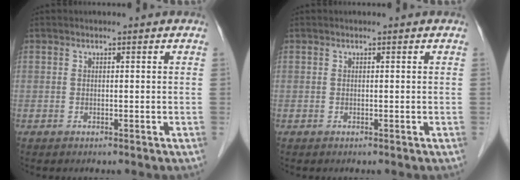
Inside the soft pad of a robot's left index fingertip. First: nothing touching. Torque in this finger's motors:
{"motor_torque": [0.00, 0.00, 0.00, 0.00]}